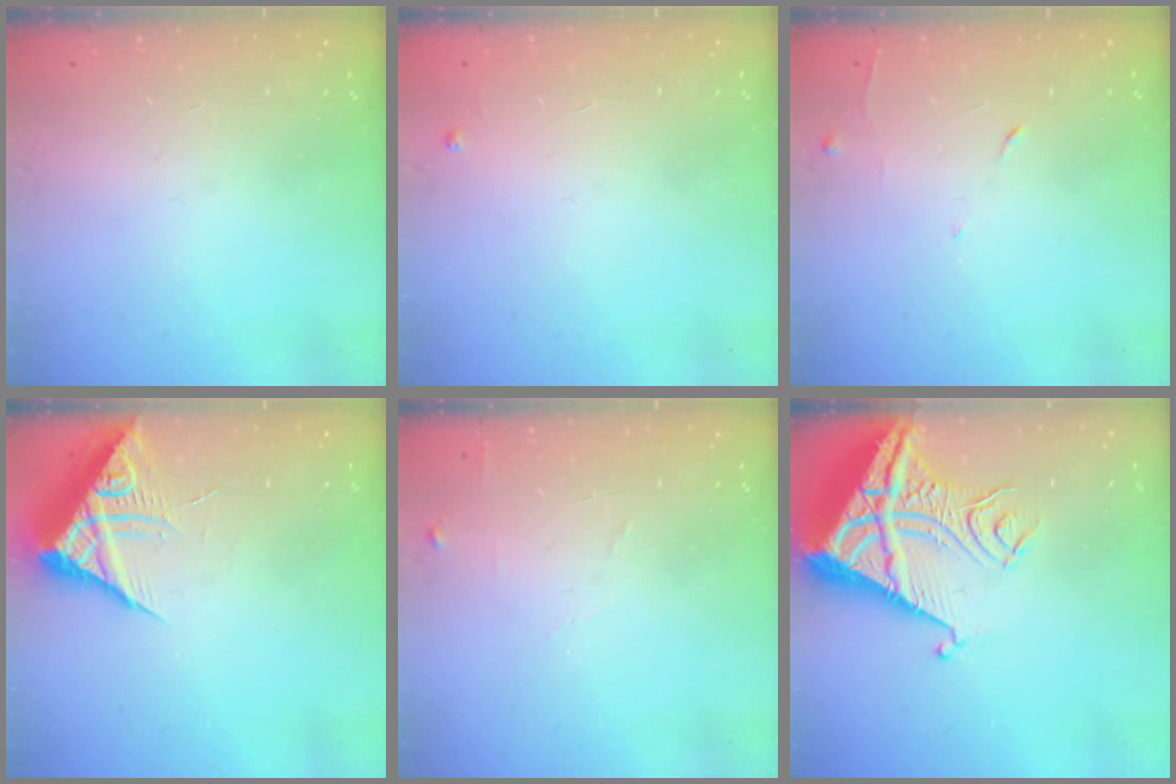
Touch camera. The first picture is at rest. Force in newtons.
{"total": 3.1, "press": 3.1, "slide": 0.5}
{"total": 5.1, "press": 5.1, "slide": 0.8}
{"total": 8.2, "press": 8.2, "slide": 0.7}
{"total": 4.6, "press": 4.6, "slide": 0.6}
{"total": 11.5, "press": 11.5, "slide": 1.2}